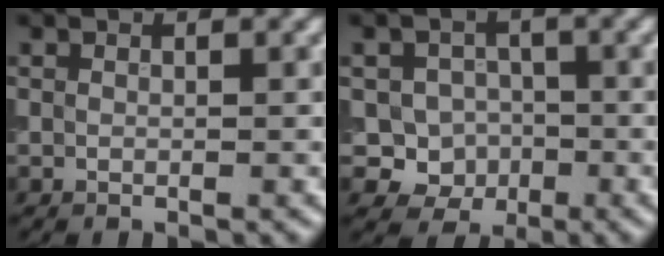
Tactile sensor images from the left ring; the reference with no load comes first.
{"total": 4.6, "force": [-1.2, 4.2, 1.2], "torque": [0.011, 0.006, -0.043]}